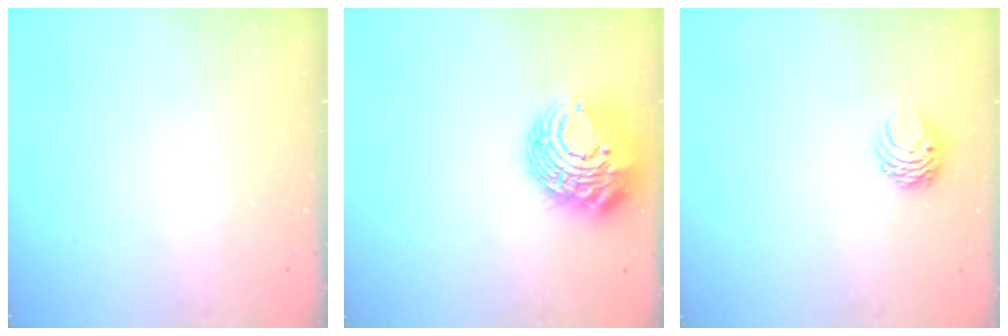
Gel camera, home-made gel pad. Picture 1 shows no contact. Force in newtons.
{"total": 15.5, "press": 15.4, "slide": 1.6}
{"total": 4.2, "press": 4.2, "slide": 0.5}